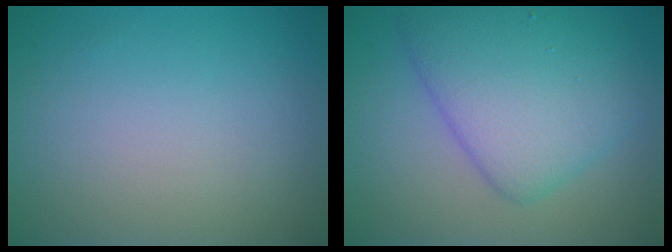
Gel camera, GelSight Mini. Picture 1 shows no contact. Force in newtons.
{"total": 6.9, "press": 6.9, "slide": 0.1}